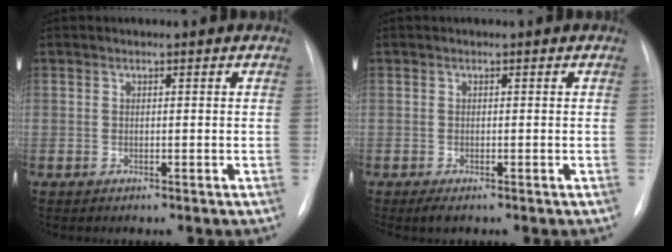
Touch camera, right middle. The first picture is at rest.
{"total": 1.7, "force": [-1.1, 0.5, 1.2], "torque": [-0.017, -0.004, -0.014]}